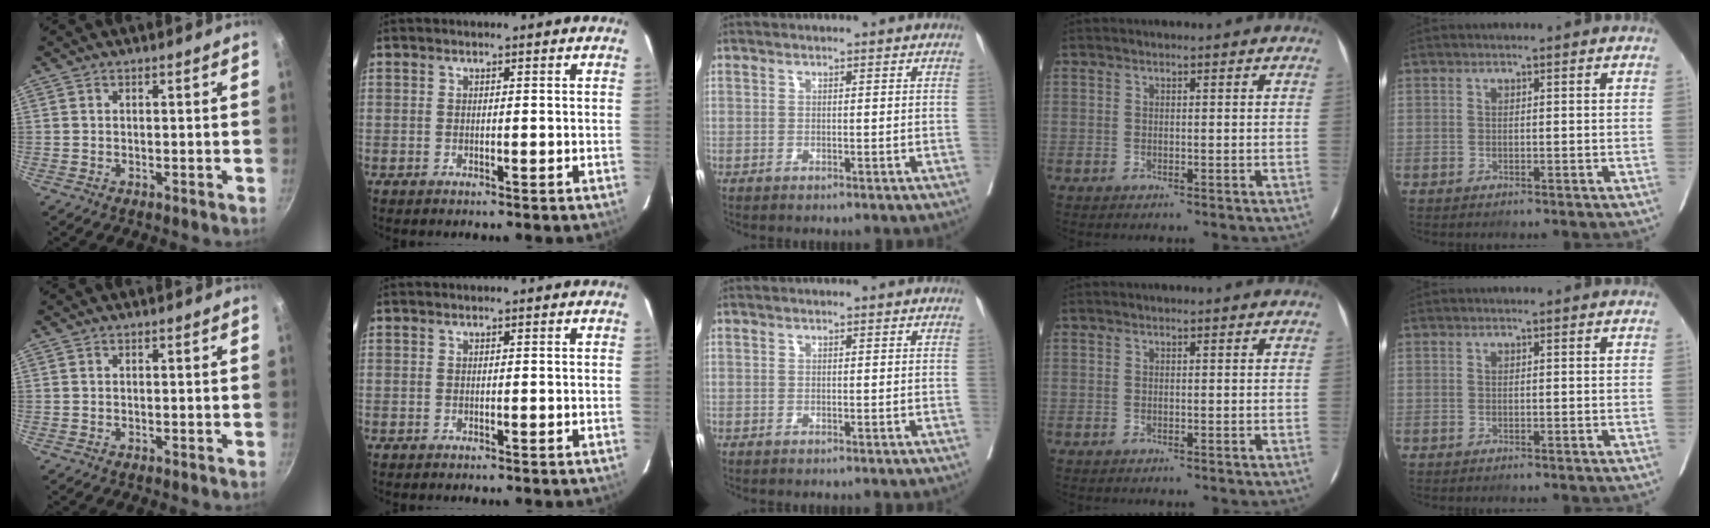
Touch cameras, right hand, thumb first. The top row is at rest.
{}